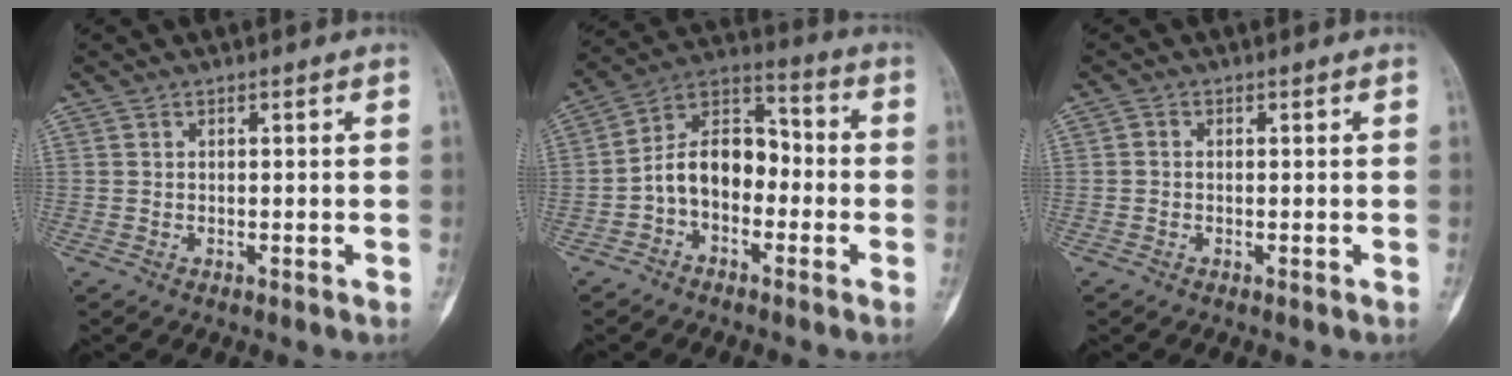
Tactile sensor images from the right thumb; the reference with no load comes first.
{"total": 11.5, "force": [-2.5, 7.8, 8.0], "torque": [-0.115, 0.052, -0.058]}
{"total": 0.7, "force": [-0.1, 0.6, 0.3], "torque": [-0.004, 0.001, -0.007]}